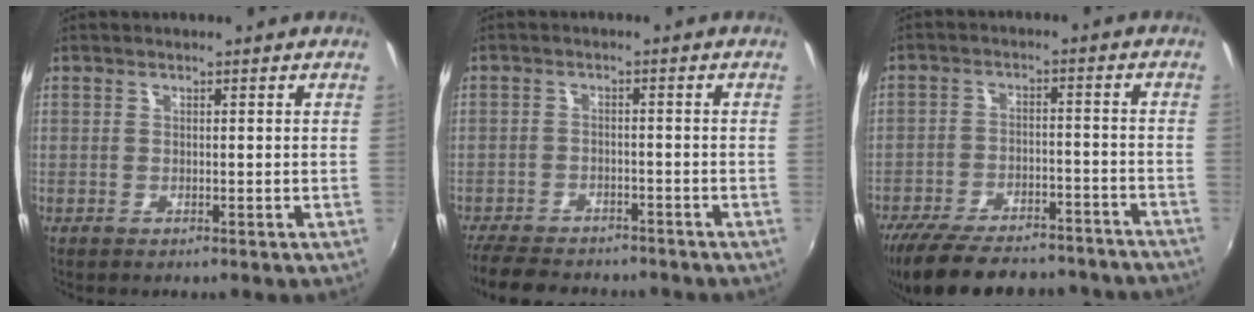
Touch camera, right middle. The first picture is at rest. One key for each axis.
{"total": 10.8, "fx": -9.3, "fy": 4.2, "fz": 3.7, "tx": -0.103, "ty": -0.007, "tz": -0.150}
{"total": 25.9, "fx": -22.3, "fy": 7.9, "fz": 10.5, "tx": -0.211, "ty": -0.004, "tz": -0.296}